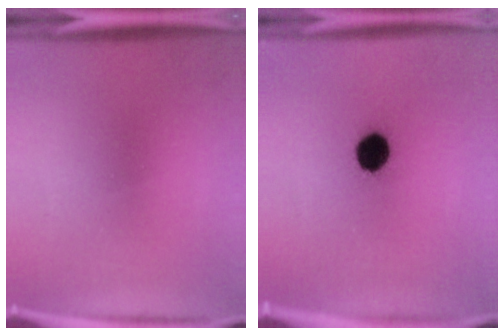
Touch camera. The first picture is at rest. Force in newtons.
{"total": 7.9}